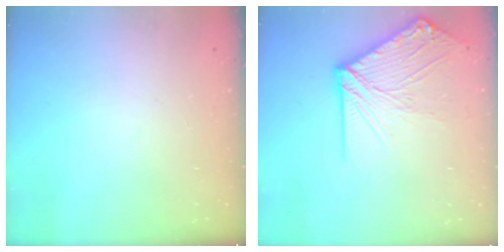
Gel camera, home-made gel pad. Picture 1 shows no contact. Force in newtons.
{"total": 12.5, "press": 12.4, "slide": 1.9}